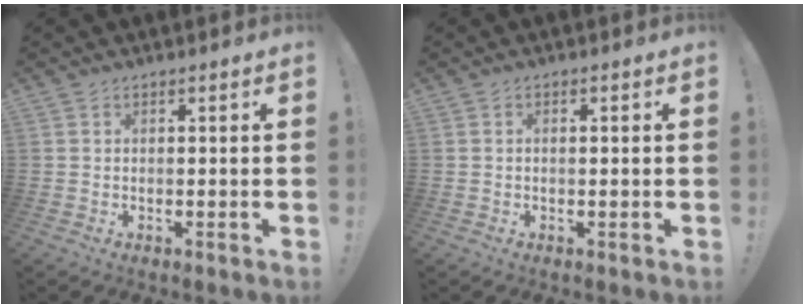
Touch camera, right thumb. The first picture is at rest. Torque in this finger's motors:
{"motor_torque": [-0.04, -0.35, -0.07, 0.12, -0.03]}